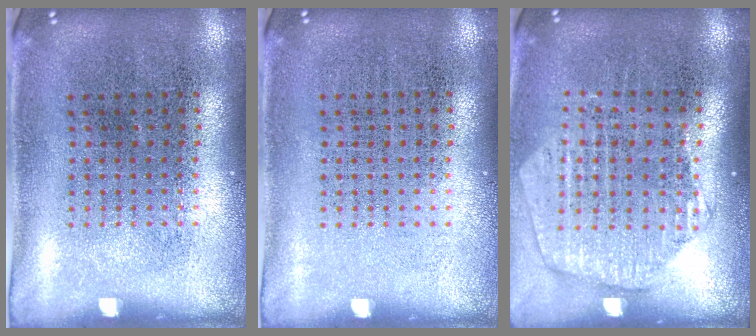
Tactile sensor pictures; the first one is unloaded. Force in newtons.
{"total": 0.0}
{"total": 1.8, "press": 1.6, "slide": 0.9}